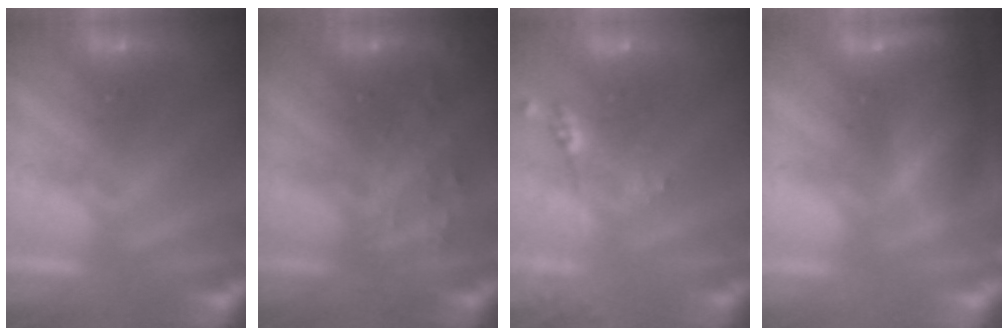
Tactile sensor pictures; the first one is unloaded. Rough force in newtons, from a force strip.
{"total": 2.7}
{"total": 2.4}
{"total": 10.8}